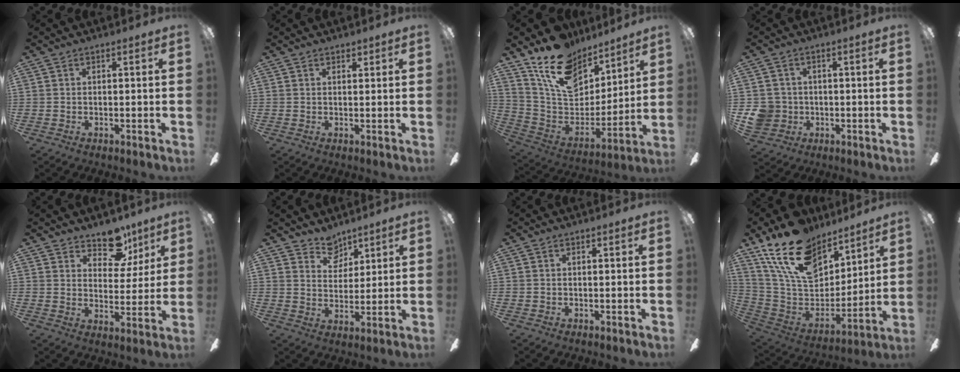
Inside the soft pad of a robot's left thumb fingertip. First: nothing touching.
{"total": 1.2, "force": [1.1, 0.5, 0.1], "torque": [0.005, -0.003, 0.019]}
{"total": 18.2, "force": [13.2, 9.8, 7.8], "torque": [-0.155, -0.081, 0.243]}
{"total": 6.4, "force": [-0.6, 6.1, 1.8], "torque": [-0.047, 0.010, -0.009]}
{"total": 10.9, "force": [8.0, 6.1, 4.3], "torque": [-0.050, -0.048, 0.144]}
{"total": 6.9, "force": [5.7, 3.8, 1.0], "torque": [-0.018, -0.032, 0.106]}
{"total": 0.0}
{"total": 21.7, "force": [14.4, 11.8, 11.0], "torque": [-0.218, -0.080, 0.266]}